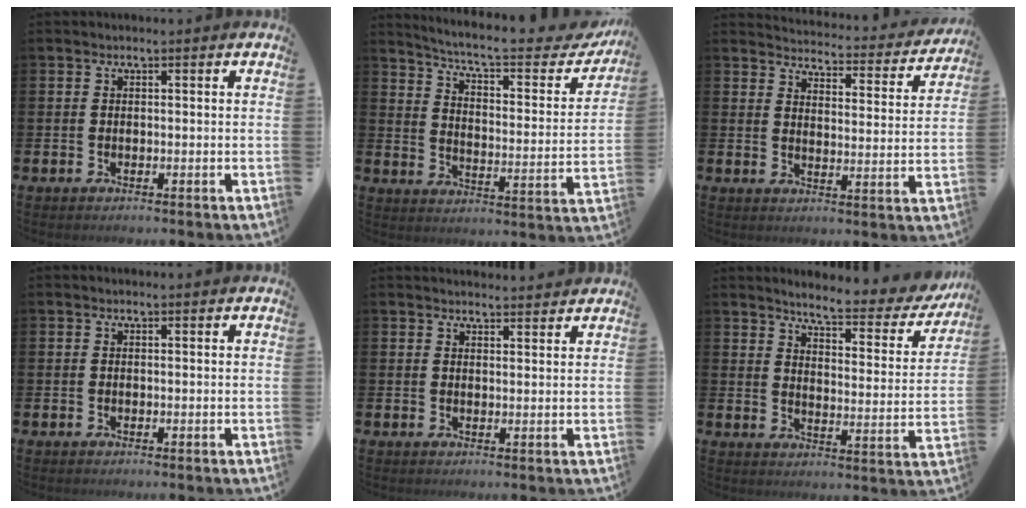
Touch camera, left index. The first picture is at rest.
{"total": 6.9, "force": [6.1, 1.2, 3.1], "torque": [-0.083, -0.045, 0.096]}
{"total": 3.8, "force": [3.7, 0.6, 0.5], "torque": [-0.026, -0.035, 0.059]}
{"total": 0.0}
{"total": 2.6, "force": [2.6, 0.2, 0.0], "torque": [-0.004, -0.014, 0.047]}
{"total": 5.2, "force": [4.8, 0.7, 2.0], "torque": [-0.058, -0.038, 0.073]}